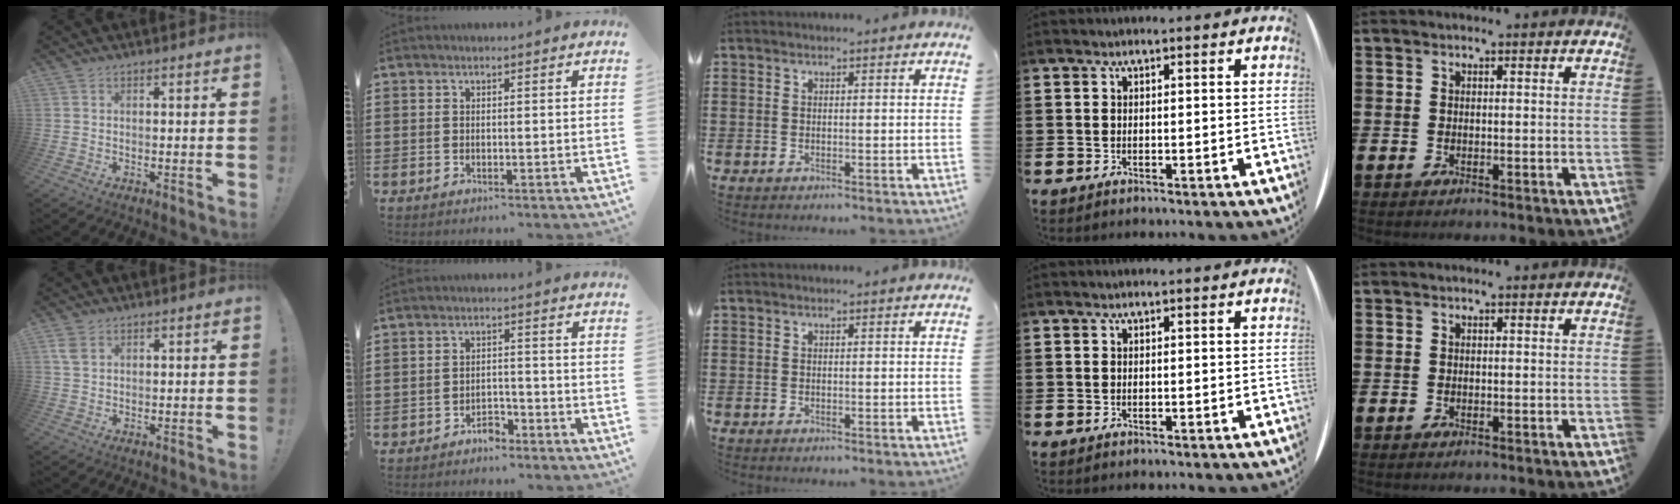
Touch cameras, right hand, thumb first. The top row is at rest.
{"thumb": {"total": 3.3, "force": [1.7, 1.8, 2.1], "torque": [-0.037, -0.001, 0.033]}, "index": {"total": 2.8, "force": [-2.5, 1.0, 0.8], "torque": [-0.020, 0.004, -0.050]}}